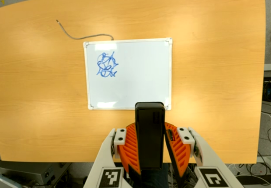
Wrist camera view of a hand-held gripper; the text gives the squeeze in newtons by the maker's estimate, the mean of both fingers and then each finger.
{"total": 7.5, "left": 6.3, "right": 8.7}